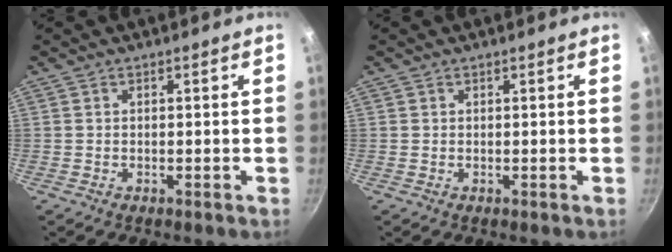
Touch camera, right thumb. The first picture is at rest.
{"total": 0.0}